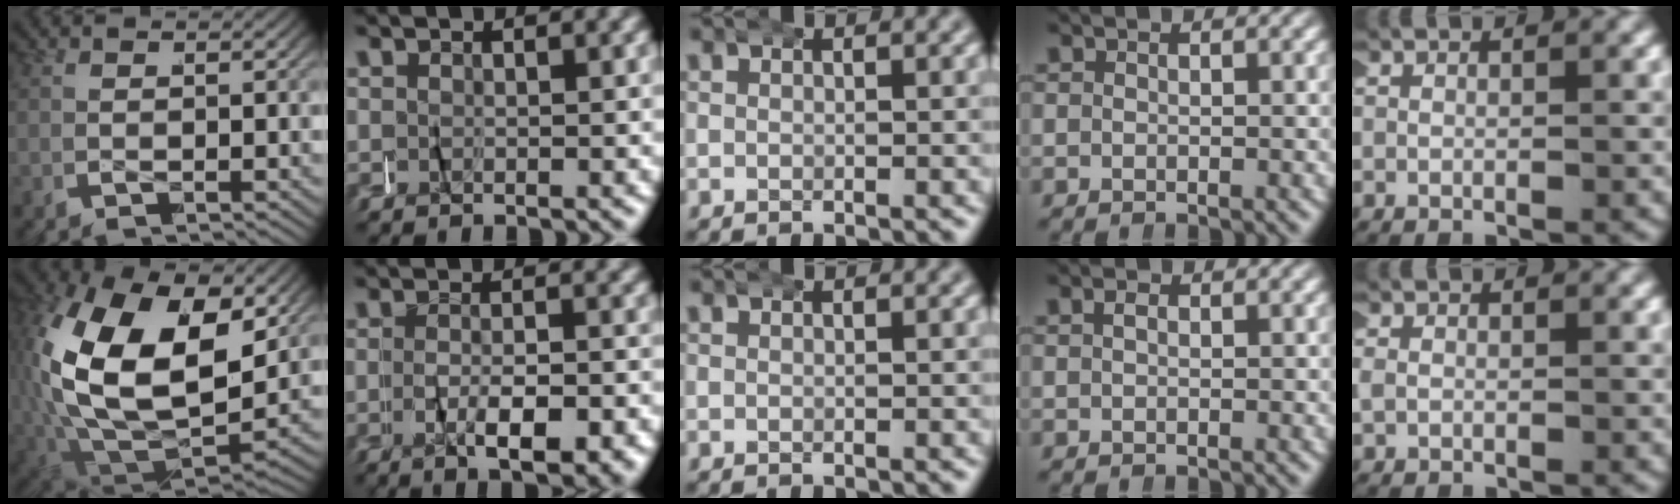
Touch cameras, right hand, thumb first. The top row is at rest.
{"thumb": {"total": 18.3, "force": [0.9, 12.2, 13.6], "torque": [-0.317, -0.060, 0.038]}, "index": {"total": 5.3, "force": [-2.3, 2.0, 4.4], "torque": [-0.070, -0.007, -0.035]}, "ring": {"total": 0.7, "force": [0.2, 0.4, 0.6], "torque": [-0.008, 0.004, 0.004]}, "little": {"total": 1.2, "force": [0.1, 1.0, 0.7], "torque": [-0.023, 0.002, 0.003]}}